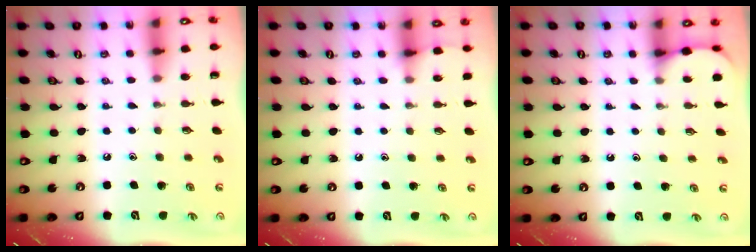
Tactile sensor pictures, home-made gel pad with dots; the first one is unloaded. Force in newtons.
{"total": 4.2, "press": 4.2, "slide": 0.6}
{"total": 2.4, "press": 2.4, "slide": 0.2}